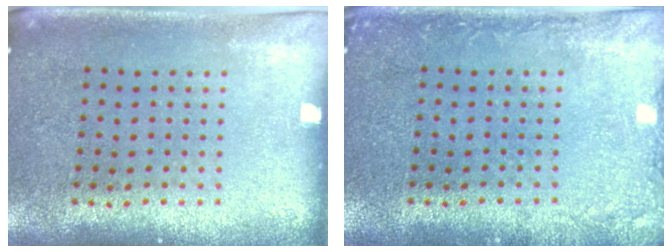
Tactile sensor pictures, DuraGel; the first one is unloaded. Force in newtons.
{"total": 1.6, "press": 1.6, "slide": 0.3}